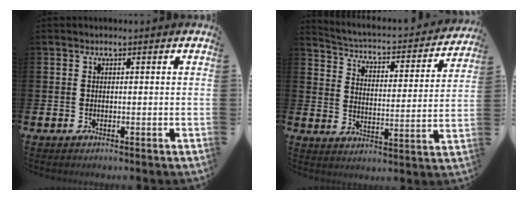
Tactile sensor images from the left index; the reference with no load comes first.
{"total": 3.6, "force": [3.4, 0.7, 0.9], "torque": [-0.042, -0.036, 0.047]}